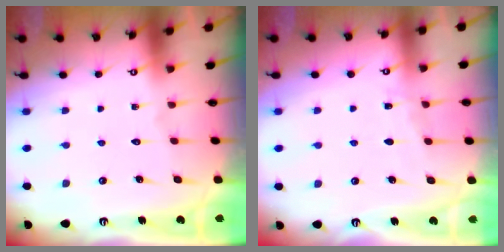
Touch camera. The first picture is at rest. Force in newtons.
{"total": 2.8, "press": 2.7, "slide": 0.4}